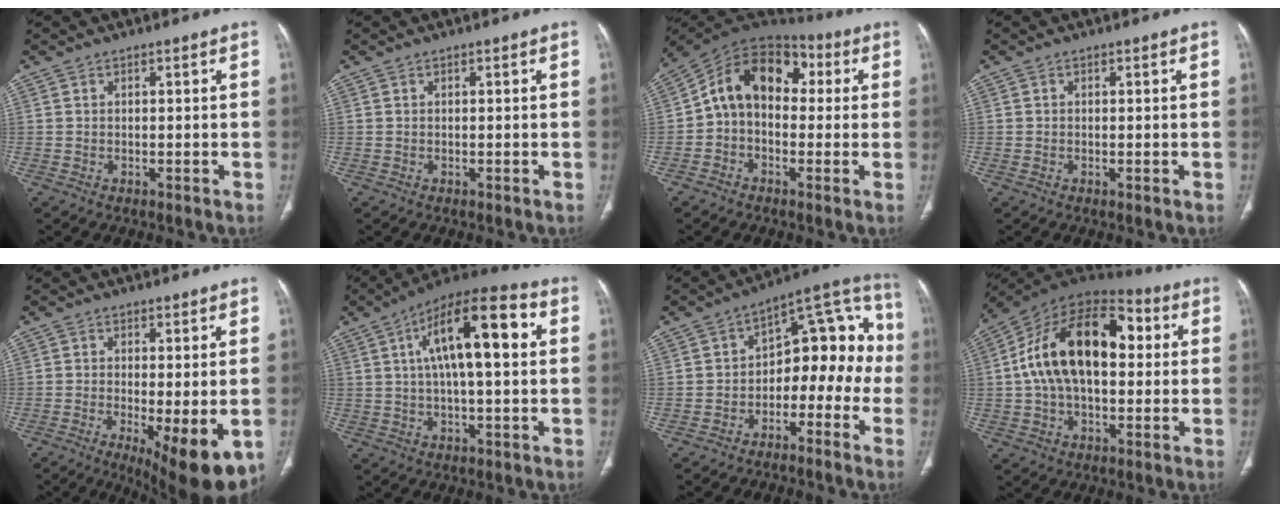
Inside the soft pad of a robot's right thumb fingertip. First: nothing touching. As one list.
[{"total": 0.0}, {"total": 13.9, "force": [1.3, 9.8, 9.8], "torque": [-0.130, 0.049, 0.005]}, {"total": 0.5, "force": [-0.1, 0.2, 0.4], "torque": [-0.010, -0.002, -0.002]}, {"total": 12.2, "force": [-3.7, 3.6, 11.1], "torque": [-0.153, -0.023, -0.046]}, {"total": 17.7, "force": [4.1, 6.0, 16.2], "torque": [-0.253, 0.023, 0.058]}, {"total": 16.1, "force": [-3.8, 9.8, 12.1], "torque": [-0.108, 0.087, -0.059]}, {"total": 22.1, "force": [3.0, 12.9, 17.7], "torque": [-0.292, 0.036, 0.040]}]